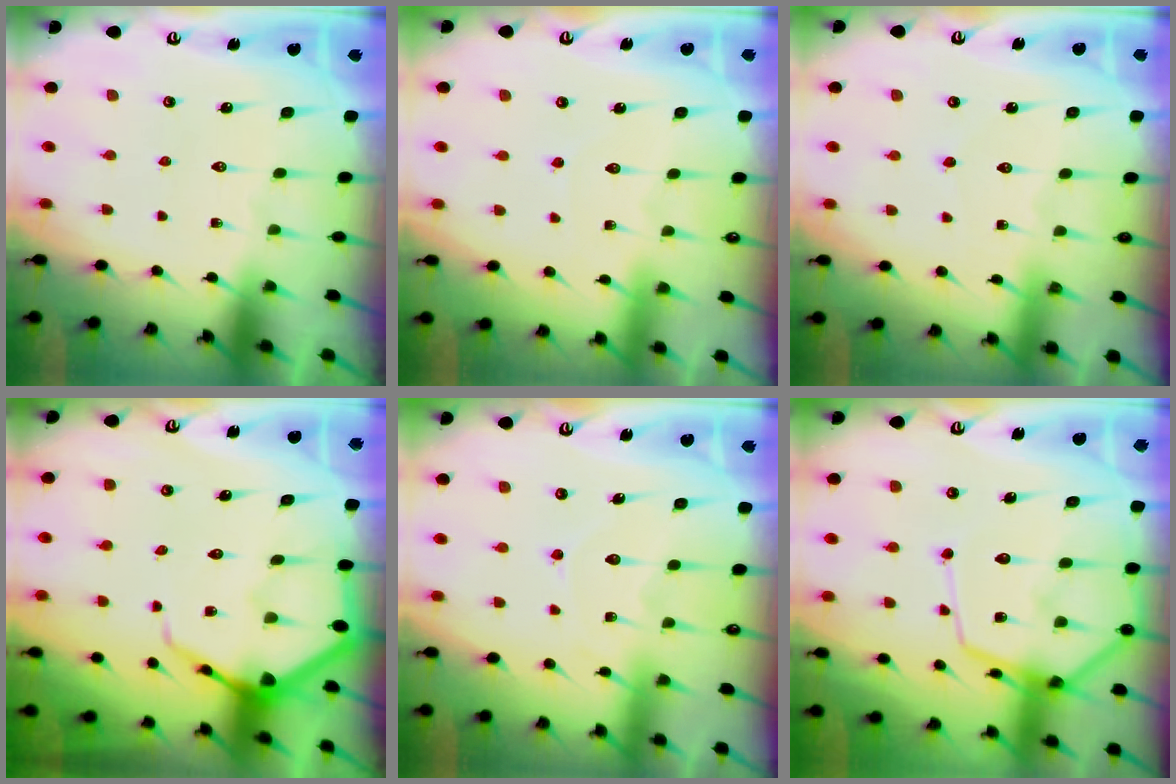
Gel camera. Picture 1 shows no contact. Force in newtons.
{"total": 2.6, "press": 2.6, "slide": 0.3}
{"total": 4.6, "press": 4.5, "slide": 0.6}
{"total": 6.9, "press": 6.8, "slide": 0.8}
{"total": 7.9, "press": 7.8, "slide": 0.8}
{"total": 11.8, "press": 11.7, "slide": 1.3}